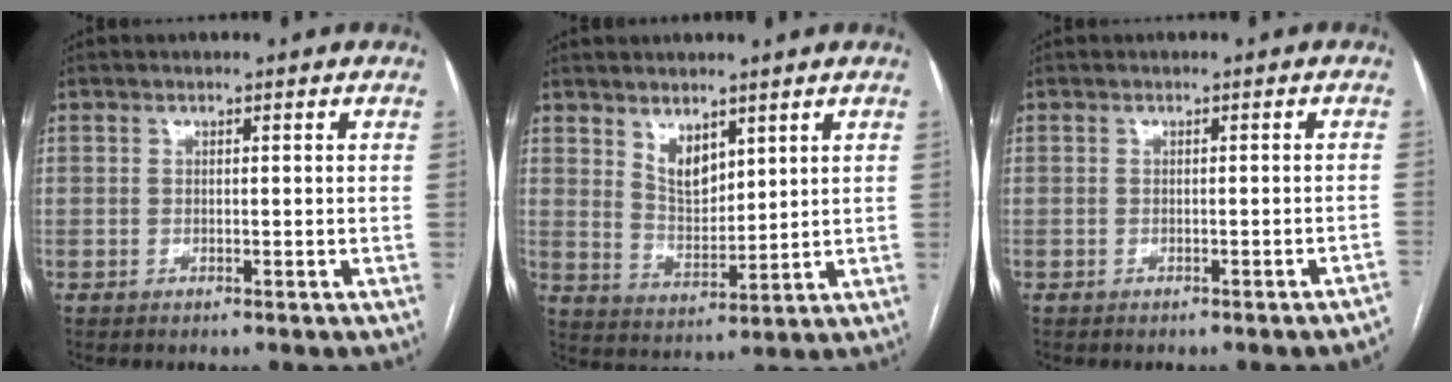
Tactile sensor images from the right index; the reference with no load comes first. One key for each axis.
{"total": 5.5, "fx": 3.5, "fy": 2.7, "fz": 3.3, "tx": -0.066, "ty": -0.006, "tz": 0.076}
{"total": 3.1, "fx": -2.8, "fy": -0.7, "fz": 1.2, "tx": -0.006, "ty": -0.002, "tz": -0.034}